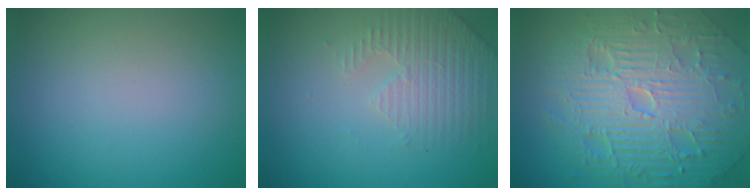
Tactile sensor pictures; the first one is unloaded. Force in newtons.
{"total": 3.5, "press": 3.4, "slide": 0.9}
{"total": 11.7, "press": 7.5, "slide": 8.9}